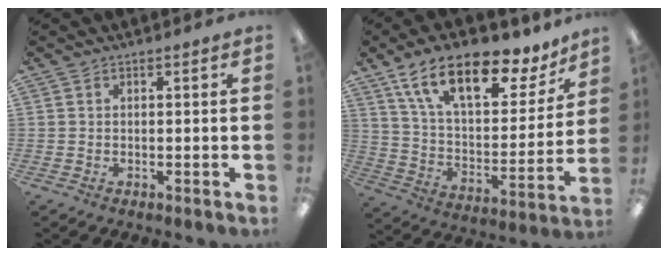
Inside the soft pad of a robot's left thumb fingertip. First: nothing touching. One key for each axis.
{"total": 20.3, "fx": 13.7, "fy": 8.3, "fz": 12.5, "tx": -0.209, "ty": -0.082, "tz": 0.235}